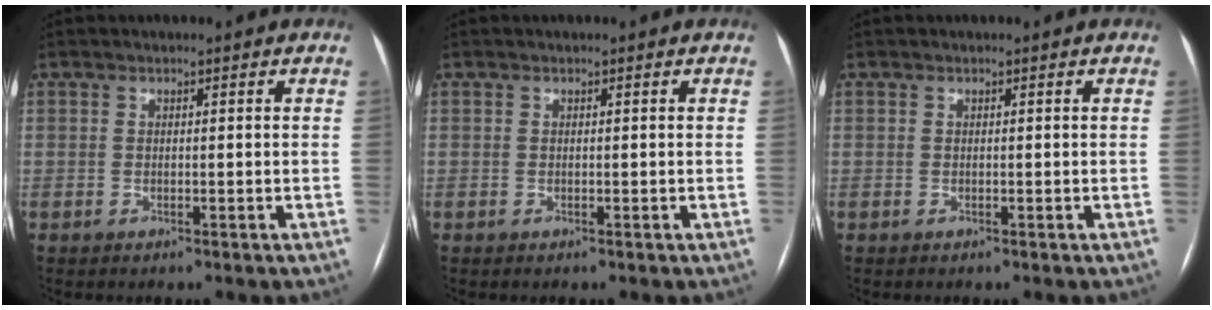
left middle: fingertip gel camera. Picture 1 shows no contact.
{"total": 0.0}
{"total": 0.0}